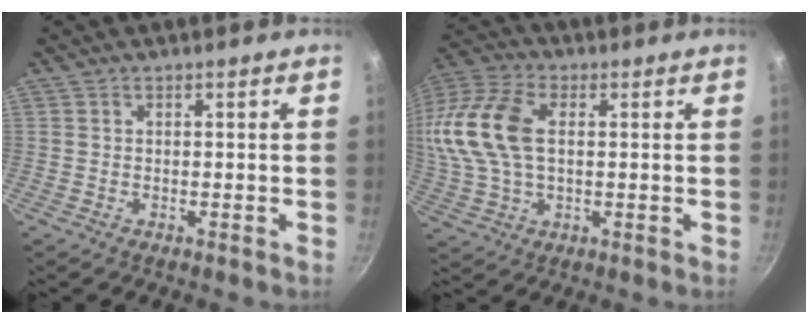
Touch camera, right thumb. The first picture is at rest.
{"total": 18.0, "force": [2.5, 11.1, 14.0], "torque": [-0.301, 0.023, 0.036]}